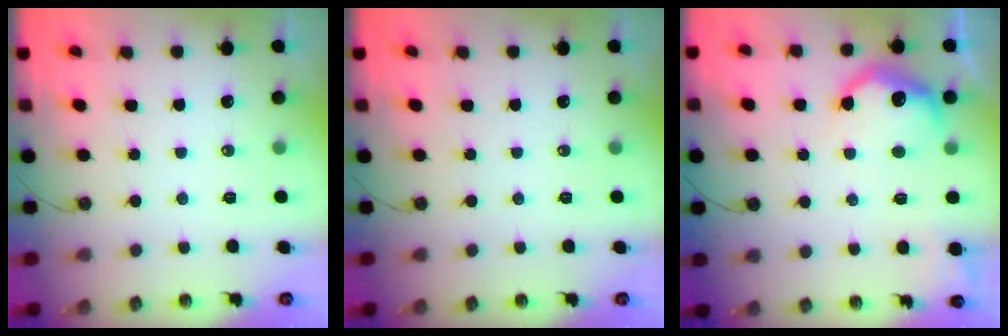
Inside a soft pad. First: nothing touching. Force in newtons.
{"total": 0.0}
{"total": 12.4, "press": 12.4, "slide": 1.0}